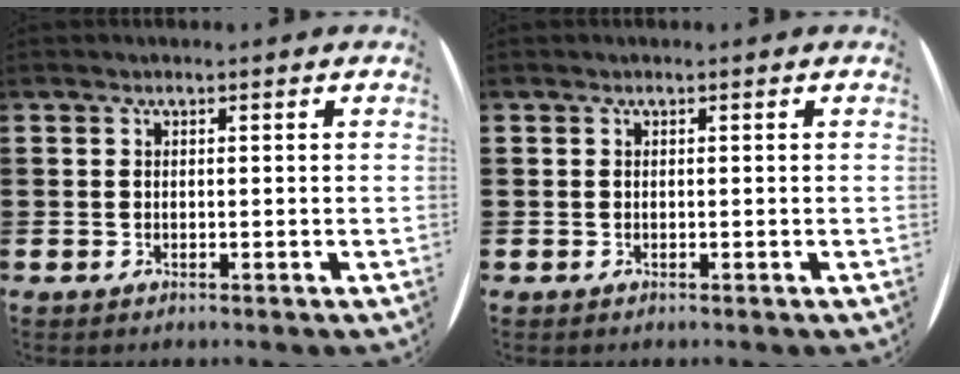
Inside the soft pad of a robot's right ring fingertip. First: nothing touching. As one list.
[{"total": 0.0}]